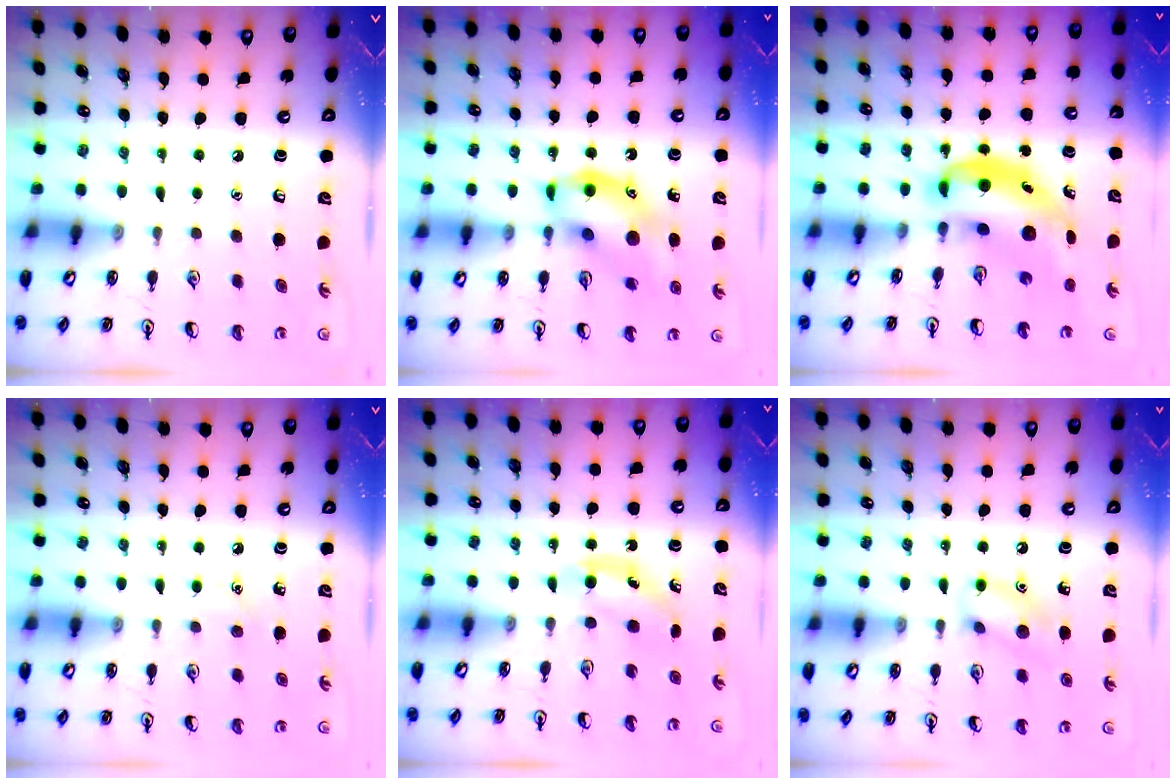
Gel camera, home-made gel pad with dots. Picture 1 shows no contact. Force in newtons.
{"total": 13.1, "press": 12.8, "slide": 2.7}
{"total": 9.5, "press": 9.0, "slide": 3.1}
{"total": 5.9, "press": 5.6, "slide": 1.8}
{"total": 4.6, "press": 4.3, "slide": 1.5}
{"total": 10.3, "press": 10.2, "slide": 1.6}